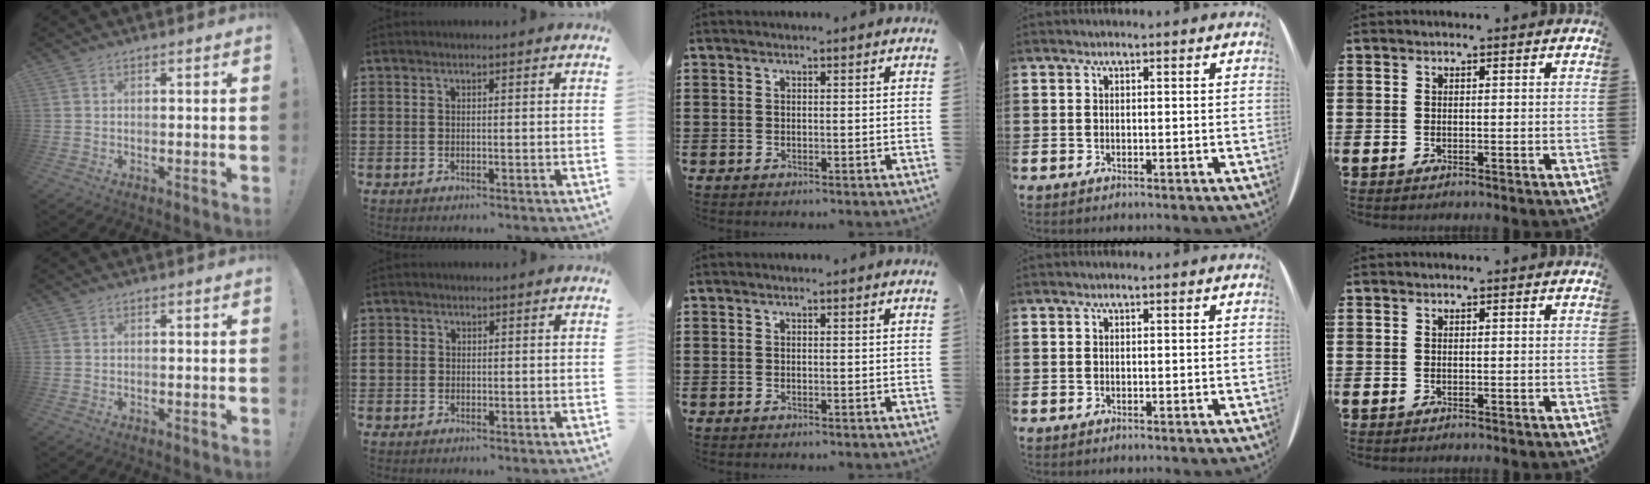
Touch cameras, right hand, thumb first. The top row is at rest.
{"index": {"total": 1.3, "force": [0.0, 1.2, 0.5], "torque": [-0.013, 0.006, -0.001]}}